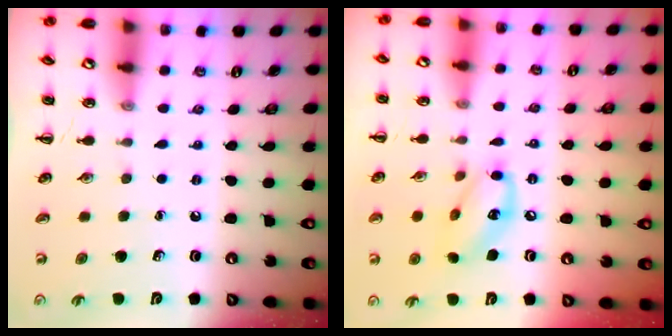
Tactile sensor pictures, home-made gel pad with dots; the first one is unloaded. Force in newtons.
{"total": 12.0, "press": 11.9, "slide": 1.6}